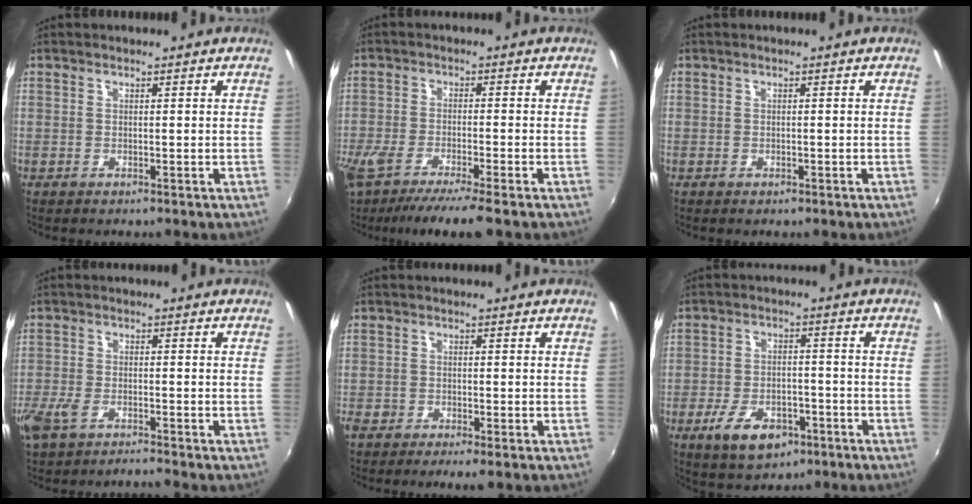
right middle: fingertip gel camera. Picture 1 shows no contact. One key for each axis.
{"total": 10.6, "fx": -8.3, "fy": 0.8, "fz": 6.6, "tx": -0.142, "ty": -0.046, "tz": -0.142}
{"total": 0.7, "fx": -0.5, "fy": 0.5, "fz": 0.3, "tx": -0.005, "ty": -0.003, "tz": -0.007}
{"total": 5.7, "fx": -4.3, "fy": 1.6, "fz": 3.3, "tx": -0.088, "ty": -0.019, "tz": -0.087}
{"total": 3.0, "fx": -2.3, "fy": 0.8, "fz": 1.7, "tx": -0.048, "ty": -0.010, "tz": -0.047}
{"total": 10.1, "fx": -5.5, "fy": 5.6, "fz": 6.3, "tx": -0.143, "ty": -0.006, "tz": -0.084}